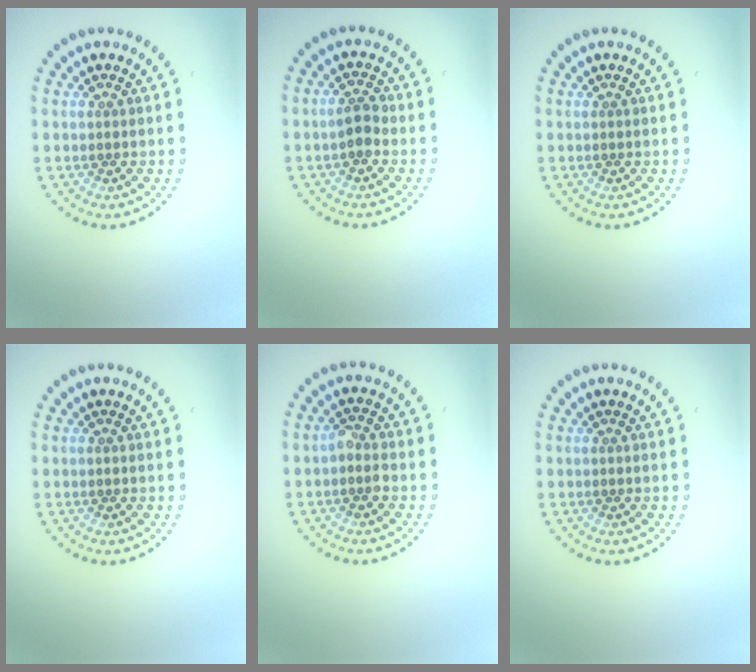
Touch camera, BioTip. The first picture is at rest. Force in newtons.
{"total": 1.8, "press": 1.8, "slide": 0.4}
{"total": 0.0}
{"total": 0.0}
{"total": 1.7, "press": 1.6, "slide": 0.5}
{"total": 0.0}